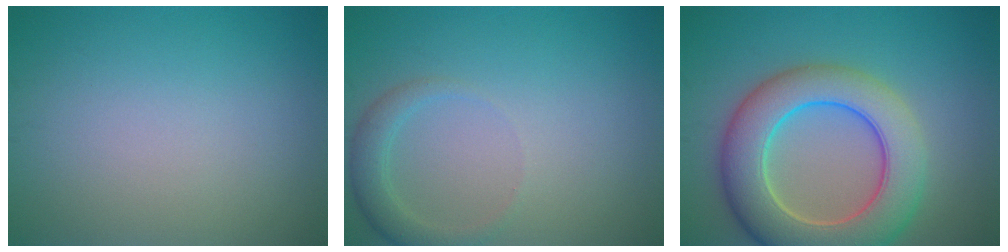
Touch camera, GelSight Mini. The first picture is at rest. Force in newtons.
{"total": 2.2, "press": 2.2, "slide": 0.2}
{"total": 9.8, "press": 9.8, "slide": 0.6}